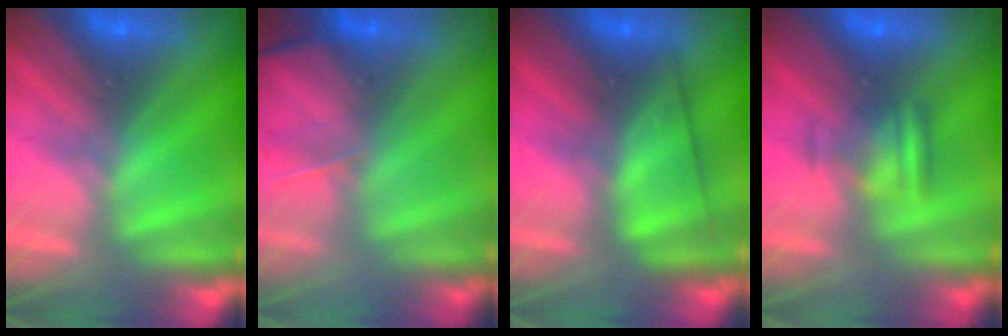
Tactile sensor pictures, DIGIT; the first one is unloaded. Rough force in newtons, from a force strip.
{"total": 2.1}
{"total": 2.6}
{"total": 7.6}